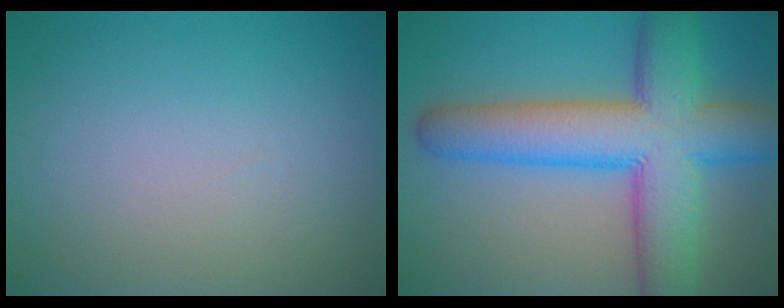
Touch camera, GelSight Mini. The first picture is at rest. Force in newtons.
{"total": 11.3, "press": 11.3, "slide": 0.3}